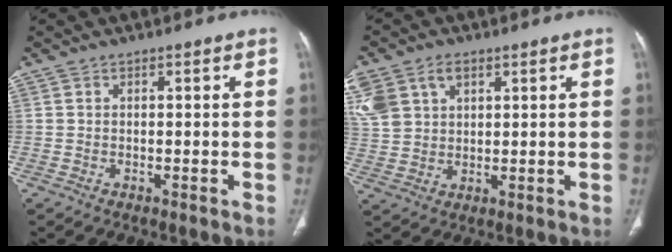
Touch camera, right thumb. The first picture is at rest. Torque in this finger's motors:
{"motor_torque": [1.29, 1.70, 1.26, 0.75, 0.11]}